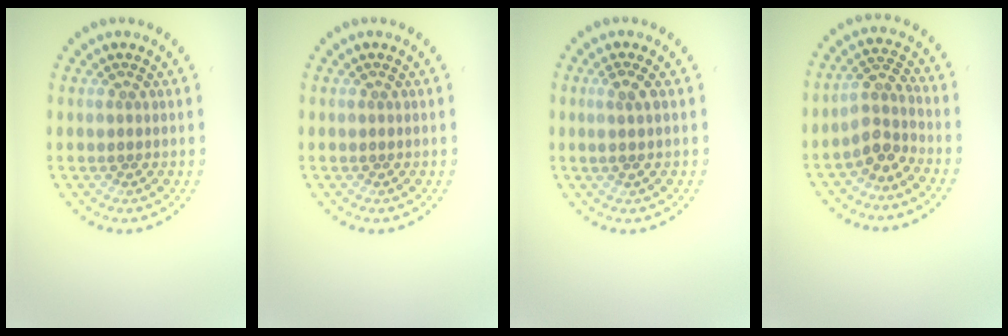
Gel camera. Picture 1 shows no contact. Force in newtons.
{"total": 0.0}
{"total": 1.3, "press": 1.1, "slide": 0.7}
{"total": 2.7, "press": 2.0, "slide": 1.8}